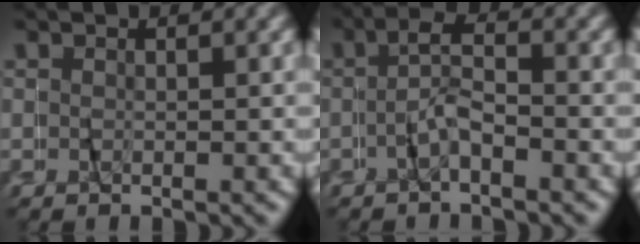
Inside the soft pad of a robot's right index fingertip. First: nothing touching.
{"total": 2.2, "force": [-1.1, 0.6, 1.8], "torque": [-0.028, 0.011, -0.032]}